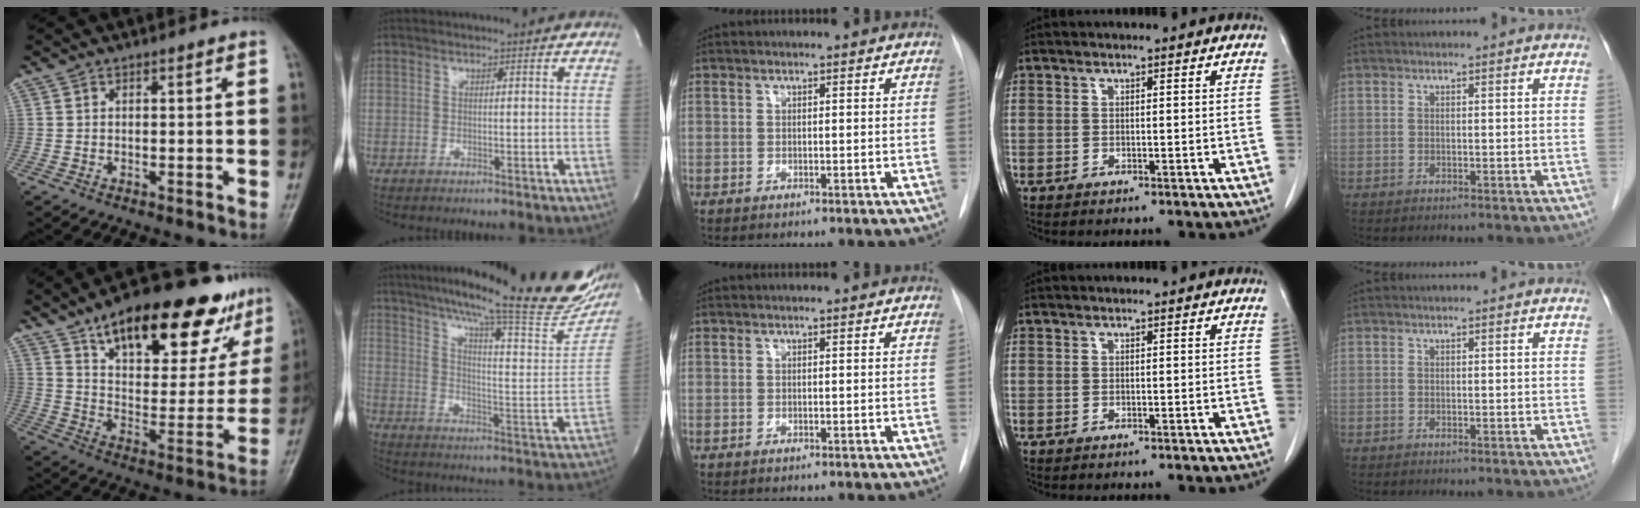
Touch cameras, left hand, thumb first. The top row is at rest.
{"thumb": {"total": 26.8, "force": [16.8, 11.0, 17.7], "torque": [-0.209, -0.038, 0.256]}, "index": {"total": 29.9, "force": [24.4, 2.7, 17.0], "torque": [-0.240, -0.060, 0.317]}}